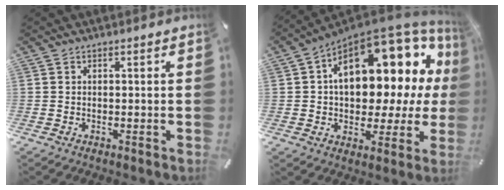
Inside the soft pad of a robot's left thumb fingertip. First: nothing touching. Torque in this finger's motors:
{"motor_torque": [2.47, 2.54, 1.76, -1.01, 0.60]}